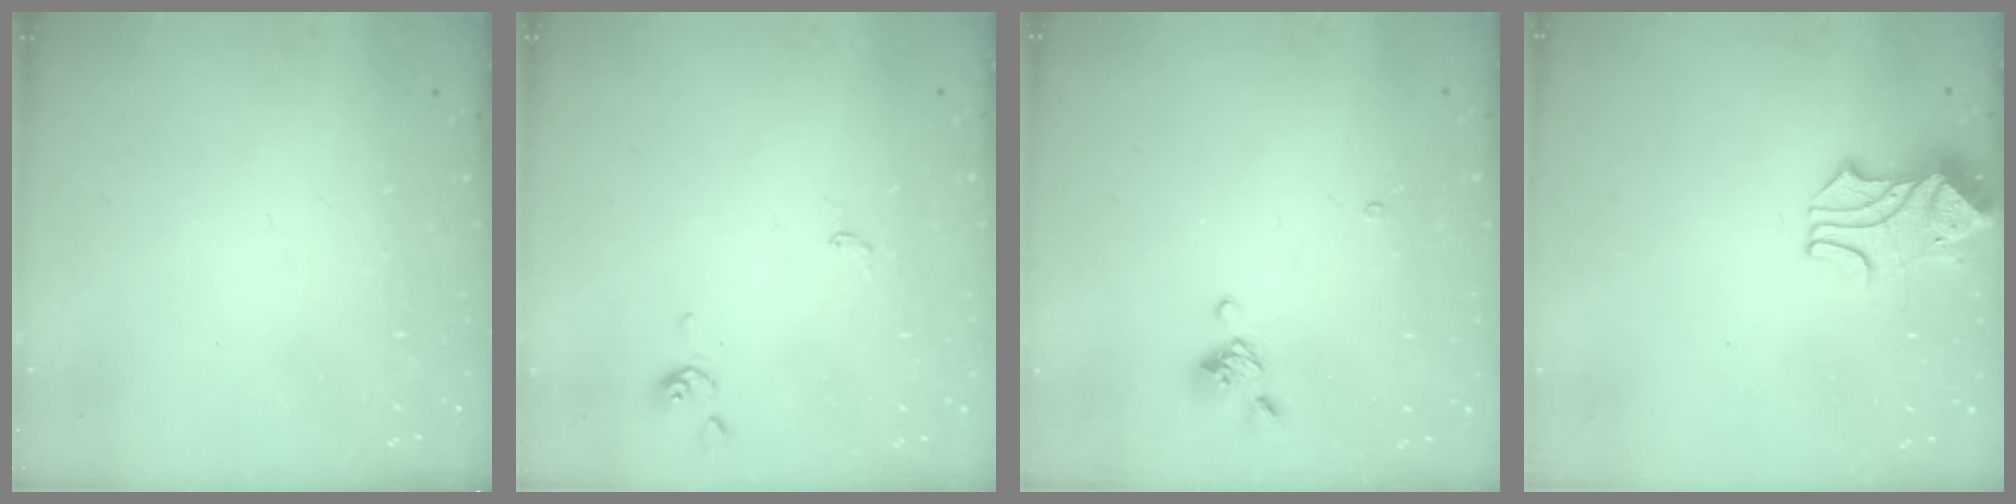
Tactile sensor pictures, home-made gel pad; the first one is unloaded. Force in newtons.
{"total": 1.0, "press": 1.0, "slide": 0.2}
{"total": 4.6, "press": 4.5, "slide": 0.6}
{"total": 1.8, "press": 1.4, "slide": 1.1}